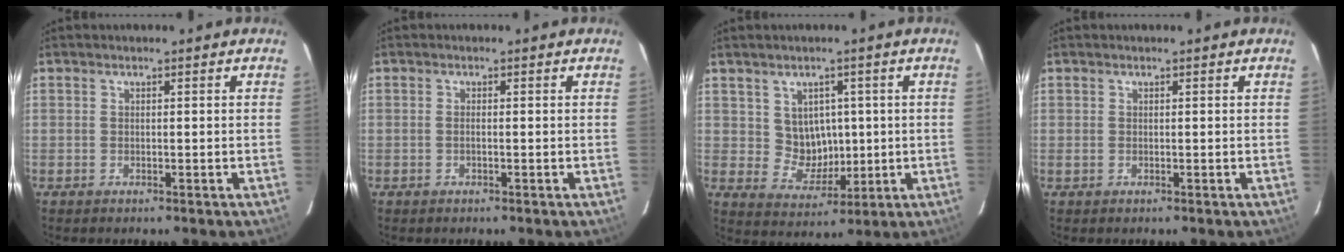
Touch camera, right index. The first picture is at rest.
{"total": 0.7, "force": [-0.2, 0.1, 0.7], "torque": [-0.015, 0.002, -0.005]}
{"total": 6.4, "force": [1.2, 5.9, 2.2], "torque": [-0.042, 0.006, 0.036]}
{"total": 0.6, "force": [0.0, 0.6, 0.0], "torque": [-0.001, 0.001, 0.000]}